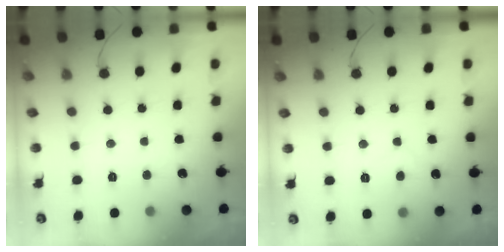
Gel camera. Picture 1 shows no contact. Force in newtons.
{"total": 4.9, "press": 4.8, "slide": 0.6}